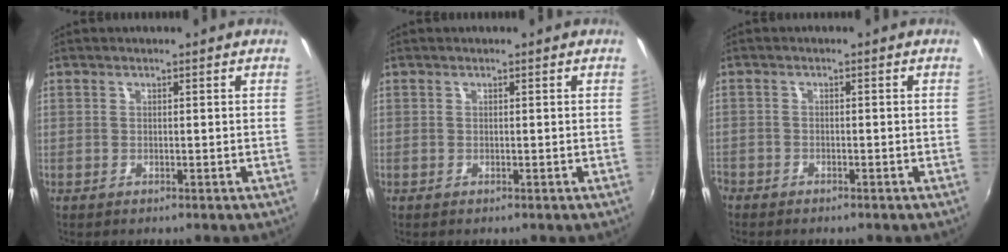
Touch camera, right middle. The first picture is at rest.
{"total": 0.0}
{"total": 2.6, "force": [-2.2, 1.3, 0.5], "torque": [-0.027, -0.001, -0.042]}